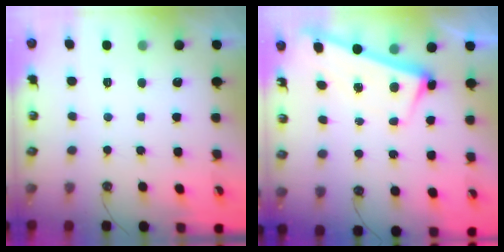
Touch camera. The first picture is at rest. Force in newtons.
{"total": 2.6, "press": 2.5, "slide": 0.7}